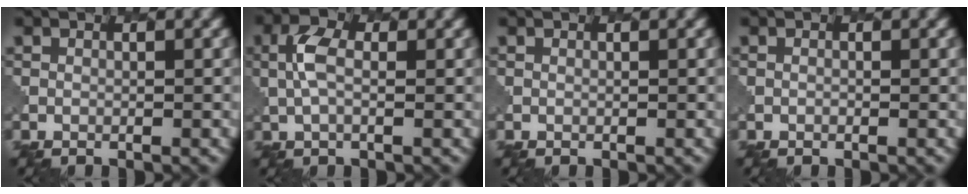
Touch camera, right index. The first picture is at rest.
{"total": 2.5, "force": [0.6, 1.3, 2.1], "torque": [-0.050, 0.005, 0.008]}
{"total": 0.0}
{"total": 0.0}